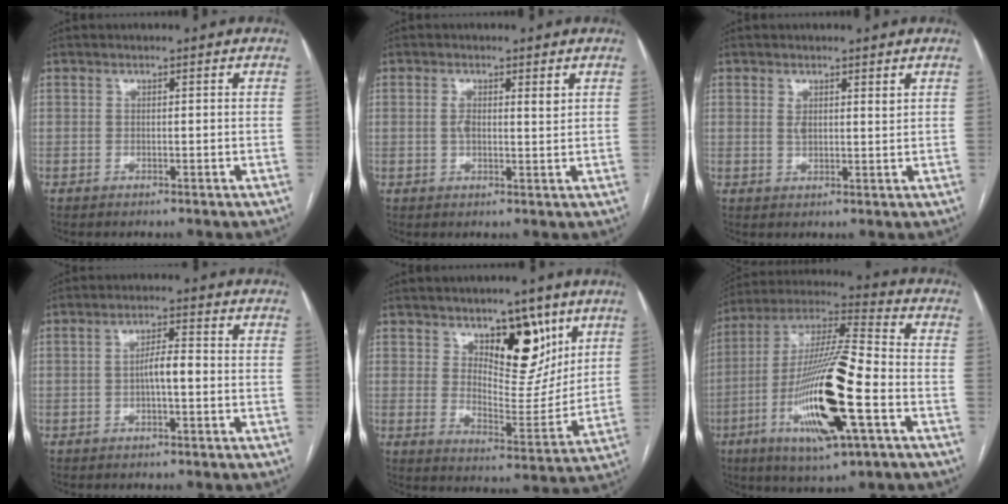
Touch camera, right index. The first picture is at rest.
{"total": 3.1, "force": [1.1, 1.1, 2.7], "torque": [-0.051, 0.006, 0.020]}
{"total": 2.2, "force": [1.2, 0.8, 1.7], "torque": [-0.034, 0.001, 0.025]}
{"total": 3.7, "force": [-0.6, 0.7, 3.6], "torque": [-0.062, 0.009, -0.009]}
{"total": 11.1, "force": [6.1, 5.1, 7.8], "torque": [-0.108, -0.008, 0.106]}
{"total": 21.4, "force": [-6.8, 2.5, 20.1], "torque": [-0.401, -0.022, -0.119]}